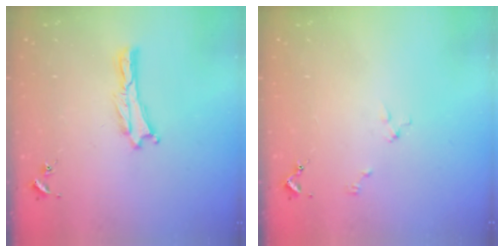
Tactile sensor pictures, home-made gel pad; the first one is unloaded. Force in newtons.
{"total": 2.0, "press": 2.0, "slide": 0.2}